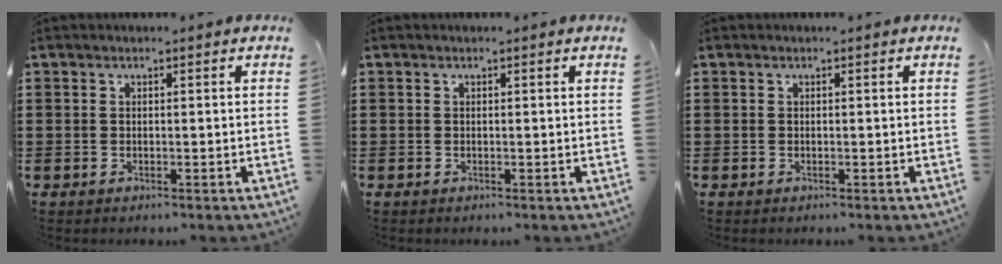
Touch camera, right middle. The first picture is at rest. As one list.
[{"total": 0.0}, {"total": 0.0}]